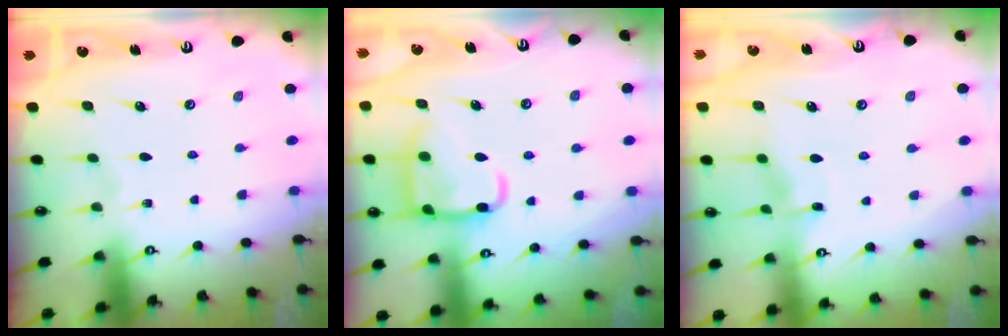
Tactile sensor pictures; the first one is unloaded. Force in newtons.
{"total": 14.1, "press": 14.1, "slide": 1.5}
{"total": 6.0, "press": 6.0, "slide": 0.6}